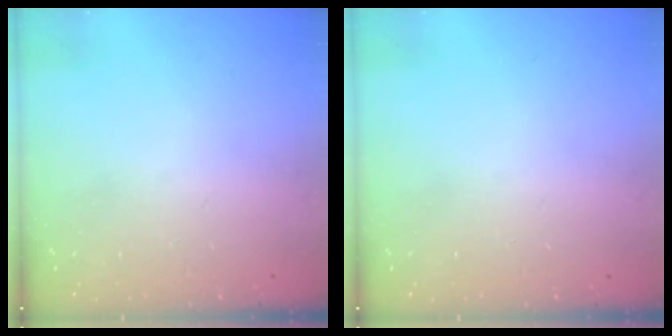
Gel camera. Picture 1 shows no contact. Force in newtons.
{"total": 0.0}